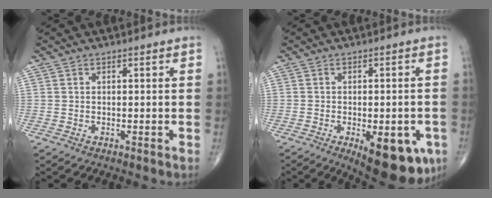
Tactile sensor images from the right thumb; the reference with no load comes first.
{"total": 14.0, "force": [-5.5, 5.8, 11.5], "torque": [-0.113, 0.000, -0.058]}